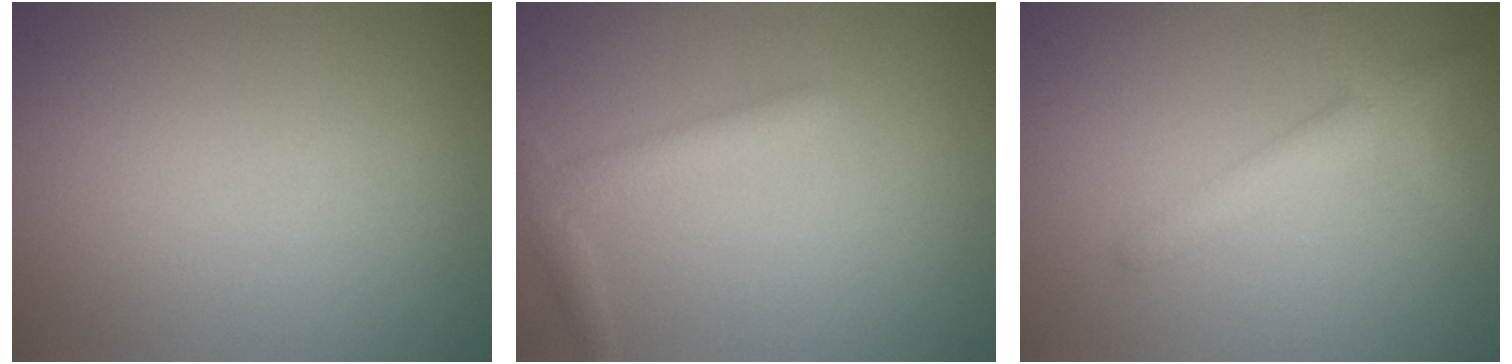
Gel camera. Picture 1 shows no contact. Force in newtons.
{"total": 2.3, "press": 2.3, "slide": 0.1}
{"total": 2.8, "press": 2.8, "slide": 0.1}